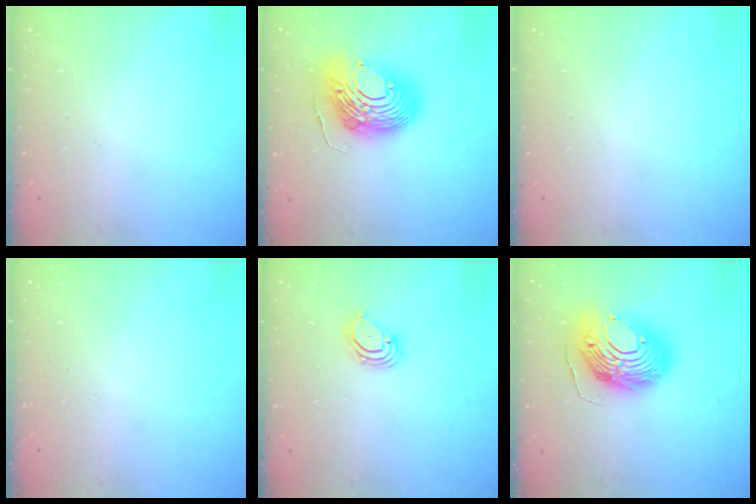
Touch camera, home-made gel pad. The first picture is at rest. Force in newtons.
{"total": 17.4, "press": 17.3, "slide": 1.6}
{"total": 0.0}
{"total": 0.0}
{"total": 3.2, "press": 3.2, "slide": 0.1}
{"total": 16.9, "press": 16.8, "slide": 1.6}